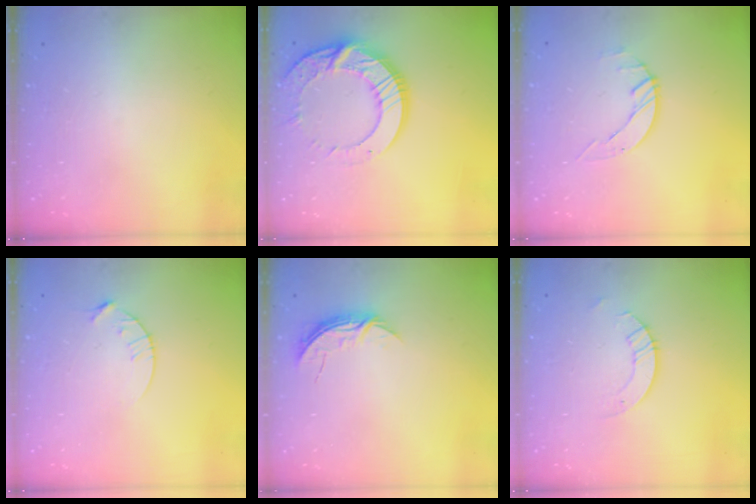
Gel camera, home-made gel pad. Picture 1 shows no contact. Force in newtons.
{"total": 15.8, "press": 15.8, "slide": 1.3}
{"total": 2.6, "press": 2.6, "slide": 0.3}
{"total": 4.8, "press": 4.8, "slide": 0.6}
{"total": 5.4, "press": 5.4, "slide": 0.6}
{"total": 2.6, "press": 2.6, "slide": 0.2}